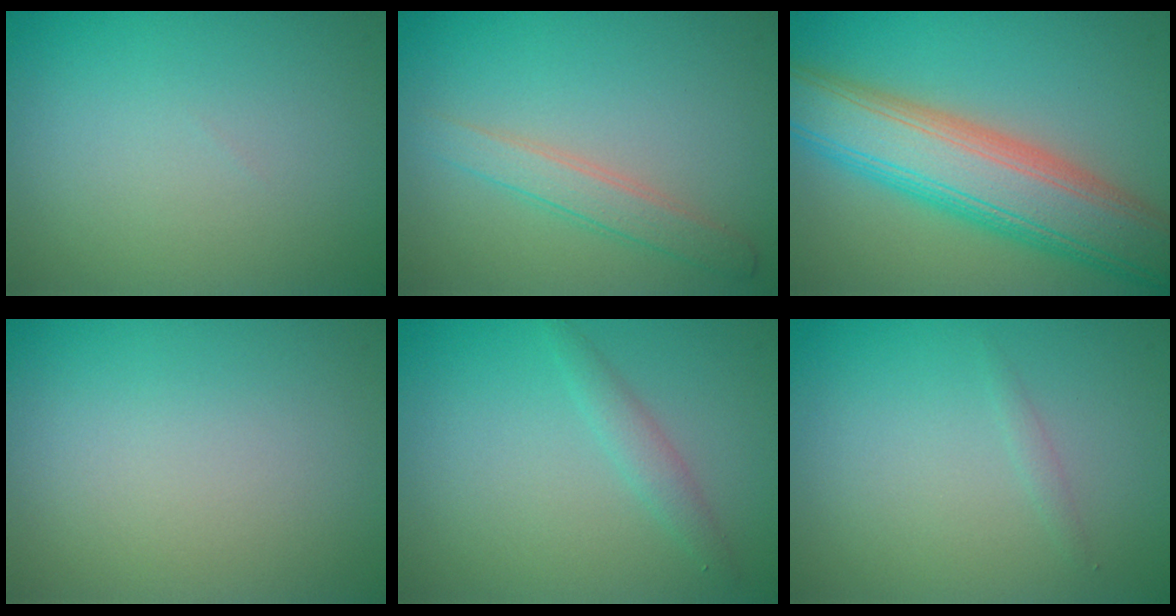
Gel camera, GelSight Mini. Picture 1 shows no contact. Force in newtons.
{"total": 2.3, "press": 2.3, "slide": 0.1}
{"total": 9.9, "press": 9.9, "slide": 0.4}
{"total": 0.0}
{"total": 1.6, "press": 1.6, "slide": 0.1}
{"total": 0.6, "press": 0.6, "slide": 0.0}